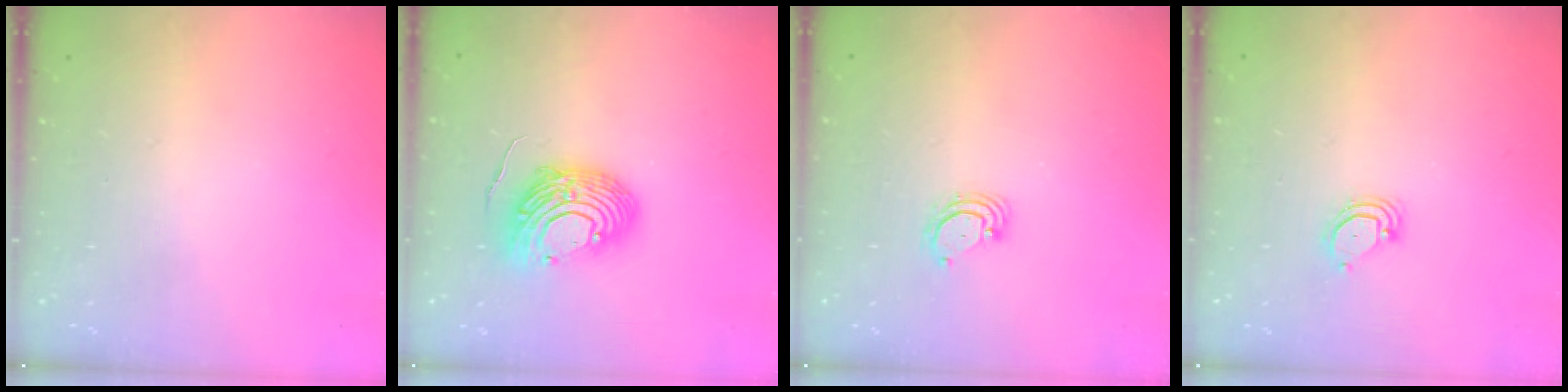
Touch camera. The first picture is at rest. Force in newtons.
{"total": 12.9, "press": 12.9, "slide": 1.2}
{"total": 3.1, "press": 3.1, "slide": 0.3}
{"total": 3.5, "press": 3.5, "slide": 0.3}